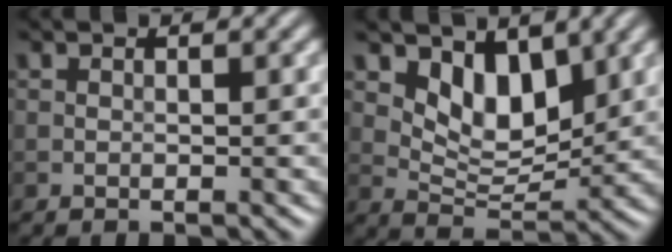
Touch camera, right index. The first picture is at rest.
{"total": 4.6, "force": [2.3, 2.6, 3.0], "torque": [-0.057, -0.019, 0.039]}